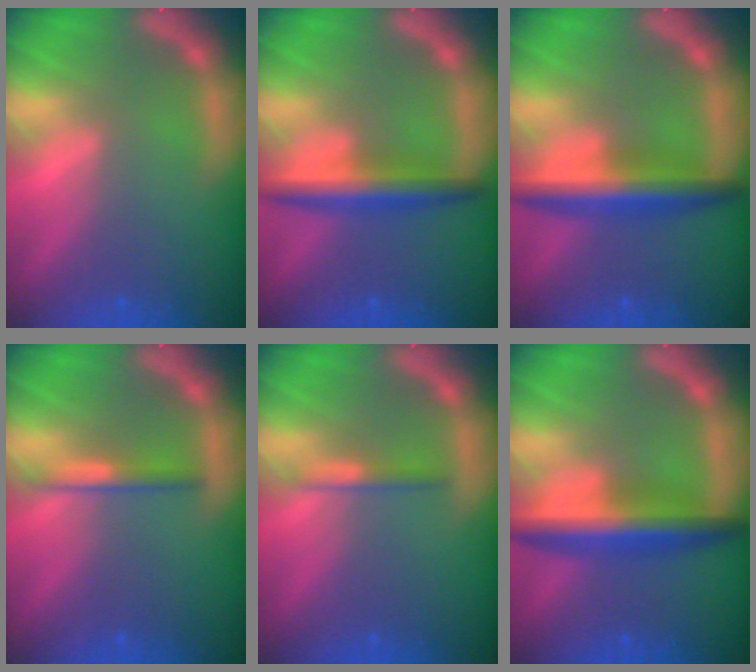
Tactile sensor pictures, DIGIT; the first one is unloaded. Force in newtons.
{"total": 4.5}
{"total": 5.5}
{"total": 2.0}
{"total": 1.4}
{"total": 6.0}